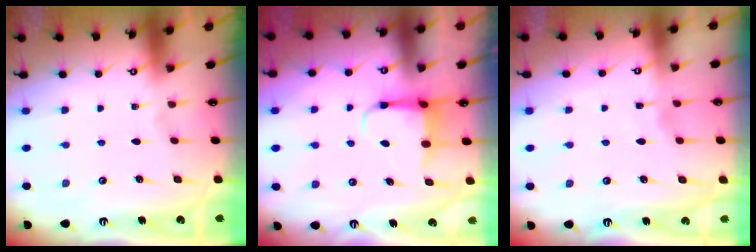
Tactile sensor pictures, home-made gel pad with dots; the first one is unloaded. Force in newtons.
{"total": 5.1, "press": 5.0, "slide": 0.7}
{"total": 2.7, "press": 2.7, "slide": 0.3}